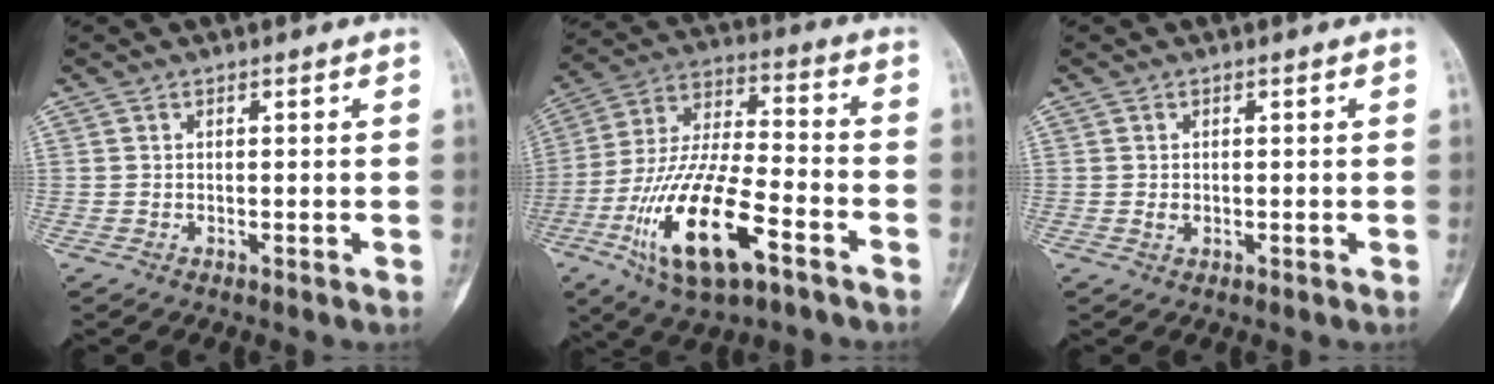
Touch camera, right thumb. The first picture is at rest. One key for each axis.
{"total": 21.1, "fx": -9.3, "fy": 7.8, "fz": 17.2, "tx": -0.342, "ty": 0.044, "tz": -0.161}
{"total": 1.0, "fx": -0.1, "fy": 0.8, "fz": 0.6, "tx": -0.011, "ty": 0.000, "tz": 0.000}